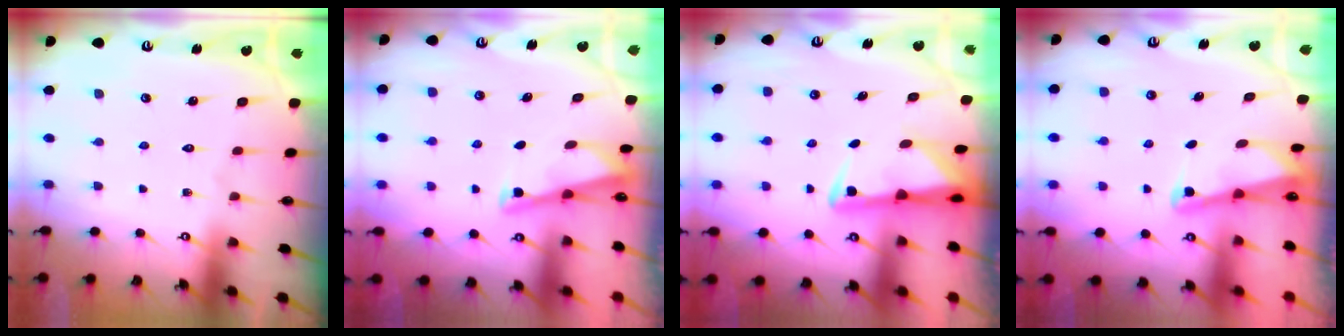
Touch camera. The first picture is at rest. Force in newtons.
{"total": 3.3, "press": 3.3, "slide": 0.3}
{"total": 3.0, "press": 2.9, "slide": 0.7}
{"total": 2.0, "press": 2.0, "slide": 0.2}